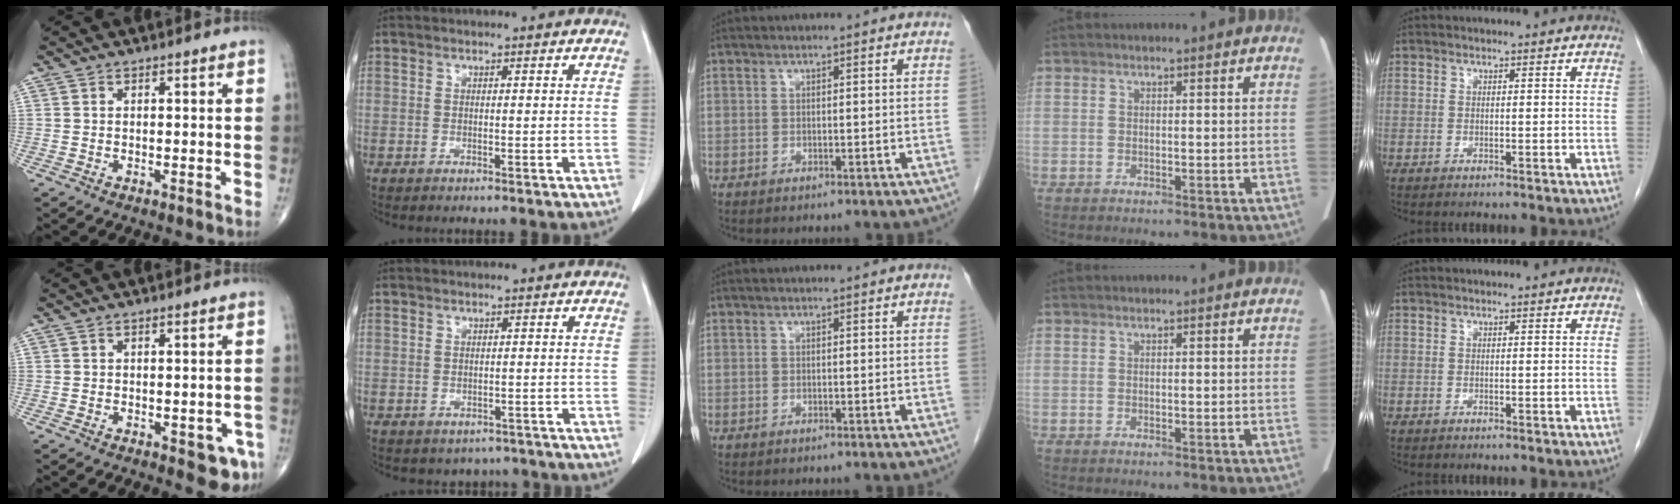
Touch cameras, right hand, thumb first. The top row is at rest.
{"thumb": {"total": 5.0, "force": [-2.1, 2.3, 3.9], "torque": [-0.024, 0.003, -0.022]}, "index": {"total": 3.3, "force": [-2.4, 2.2, 0.2], "torque": [0.005, 0.009, -0.030]}}